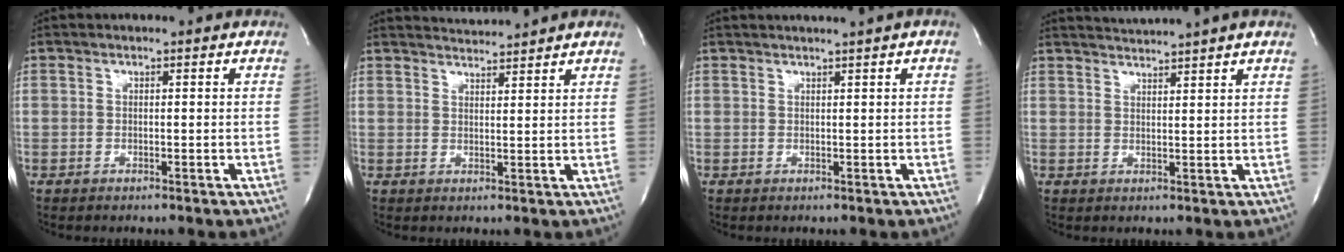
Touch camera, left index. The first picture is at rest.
{"total": 3.9, "force": [3.7, -1.2, 0.2], "torque": [-0.008, -0.001, 0.059]}
{"total": 2.6, "force": [1.9, -0.8, 1.5], "torque": [-0.018, 0.006, 0.030]}
{"total": 4.7, "force": [4.2, -1.7, 1.1], "torque": [-0.018, -0.001, 0.065]}